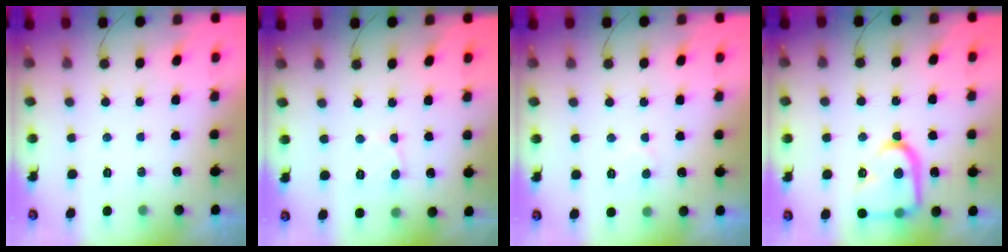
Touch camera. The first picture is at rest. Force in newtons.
{"total": 2.7, "press": 2.7, "slide": 0.3}
{"total": 4.1, "press": 4.1, "slide": 0.3}
{"total": 17.8, "press": 17.8, "slide": 1.5}